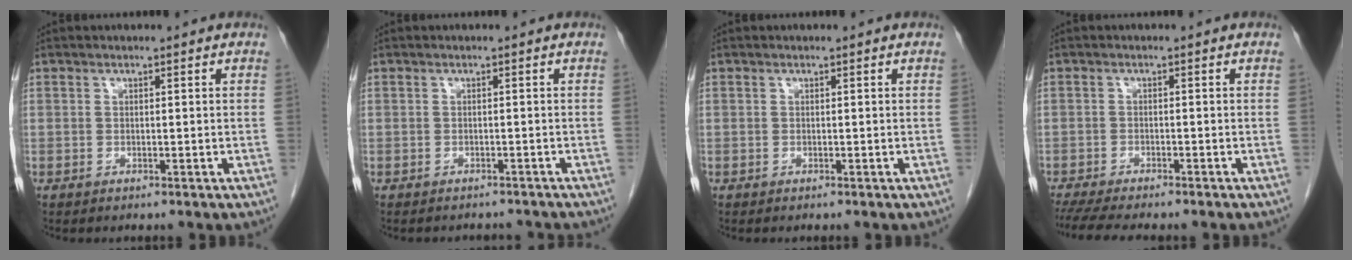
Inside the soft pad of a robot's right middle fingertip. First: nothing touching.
{"total": 5.1, "force": [-4.8, 1.6, 1.0], "torque": [-0.007, 0.001, -0.051]}
{"total": 0.0}
{"total": 8.7, "force": [-7.5, 1.1, 4.4], "torque": [-0.065, -0.012, -0.114]}